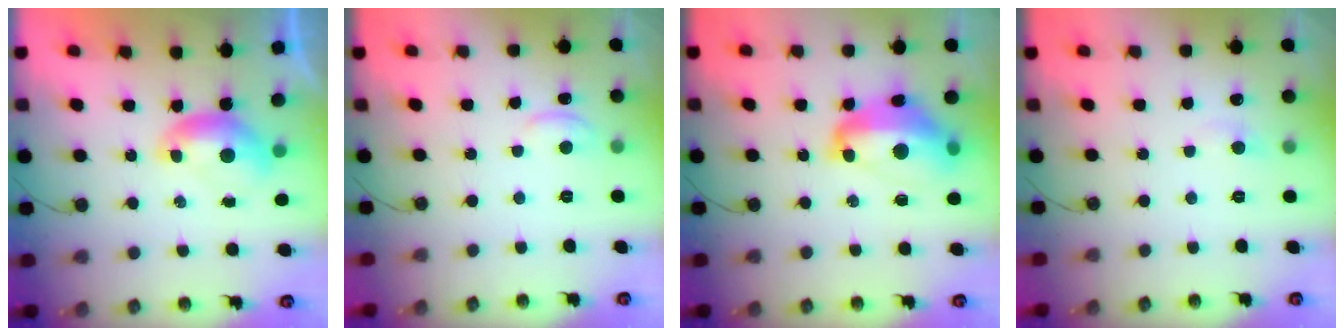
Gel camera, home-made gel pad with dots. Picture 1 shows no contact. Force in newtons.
{"total": 1.9, "press": 1.9, "slide": 0.2}
{"total": 11.7, "press": 11.6, "slide": 1.2}
{"total": 0.9, "press": 0.6, "slide": 0.7}